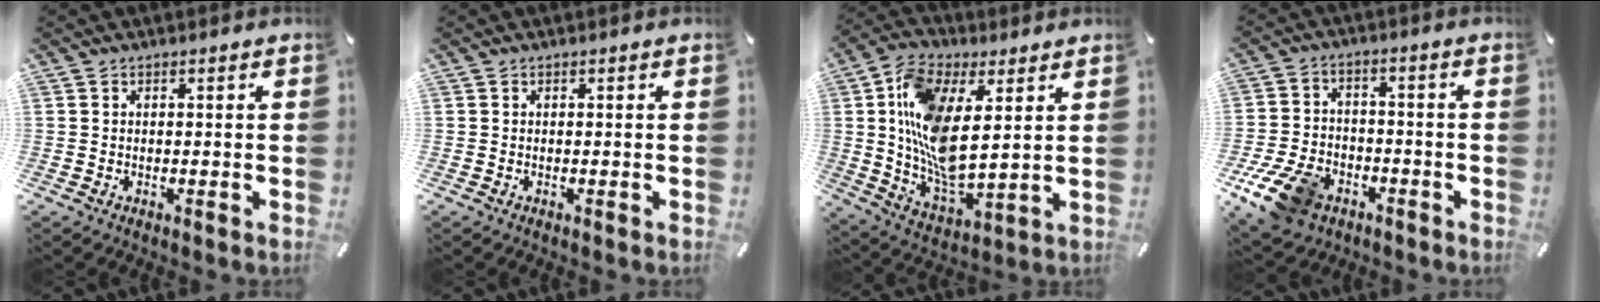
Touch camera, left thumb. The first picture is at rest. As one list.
[{"total": 0.0}, {"total": 15.2, "force": [4.7, 7.9, 12.1], "torque": [-0.271, -0.023, 0.085]}, {"total": 12.5, "force": [-7.1, 8.0, 6.4], "torque": [-0.131, 0.044, -0.127]}]